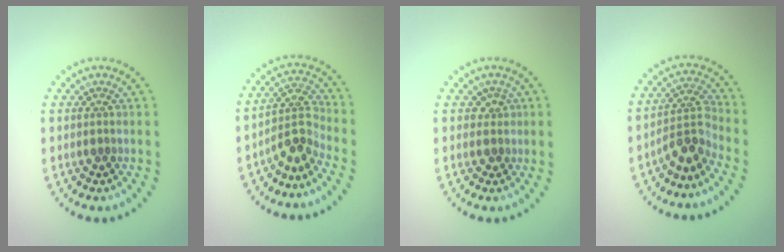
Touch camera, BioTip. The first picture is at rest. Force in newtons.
{"total": 3.1, "press": 2.2, "slide": 2.1}
{"total": 1.4, "press": 1.1, "slide": 0.8}
{"total": 3.3, "press": 2.3, "slide": 2.4}